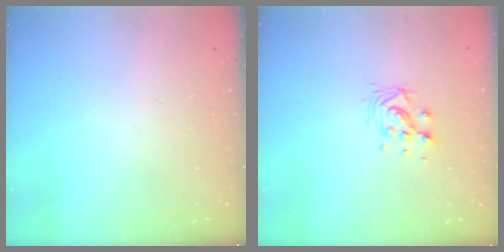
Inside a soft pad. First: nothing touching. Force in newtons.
{"total": 7.0, "press": 7.0, "slide": 0.2}